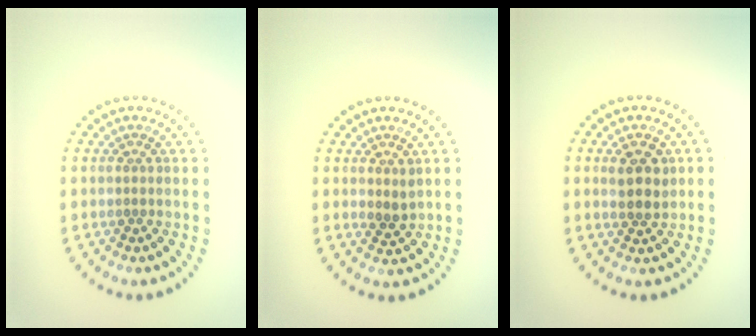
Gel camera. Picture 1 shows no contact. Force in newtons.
{"total": 1.3, "press": 1.2, "slide": 0.6}
{"total": 2.6, "press": 2.5, "slide": 0.6}